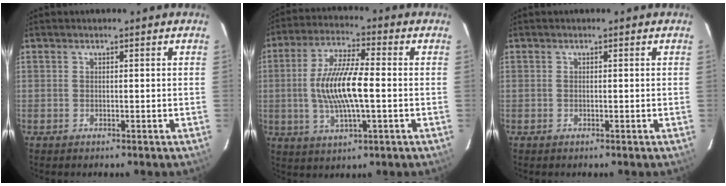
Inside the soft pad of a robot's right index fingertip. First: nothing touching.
{"total": 12.4, "force": [-1.0, 3.2, 11.9], "torque": [-0.237, 0.003, -0.018]}
{"total": 0.0}